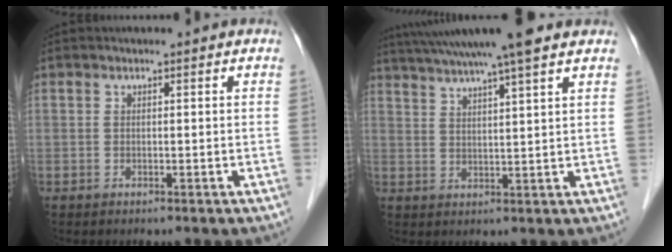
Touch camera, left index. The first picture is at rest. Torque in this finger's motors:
{"motor_torque": [0.29, -0.64, 0.91, 0.21]}